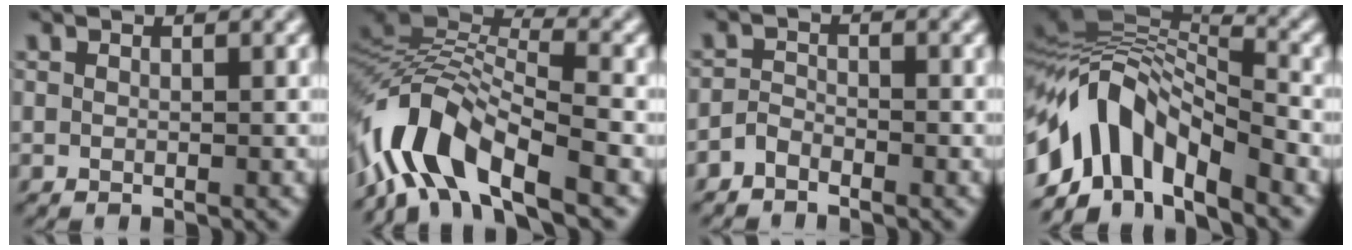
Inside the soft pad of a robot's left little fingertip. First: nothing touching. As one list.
[{"total": 10.4, "force": [-6.1, 3.7, 7.6], "torque": [-0.138, 0.018, -0.124]}, {"total": 1.5, "force": [-1.4, 0.6, 0.3], "torque": [-0.005, 0.008, -0.030]}, {"total": 10.3, "force": [-4.7, 5.2, 7.6], "torque": [-0.126, 0.021, -0.091]}]